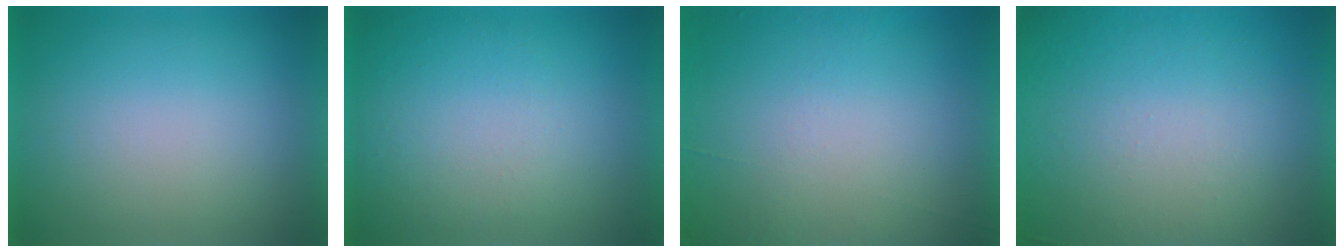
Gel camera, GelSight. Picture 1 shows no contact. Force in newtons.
{"total": 1.0}
{"total": 4.5}
{"total": 7.3}